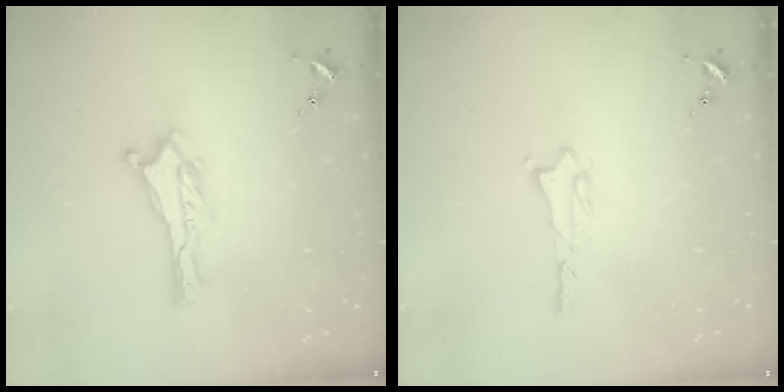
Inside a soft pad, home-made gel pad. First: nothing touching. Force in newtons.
{"total": 0.9, "press": 0.9, "slide": 0.2}